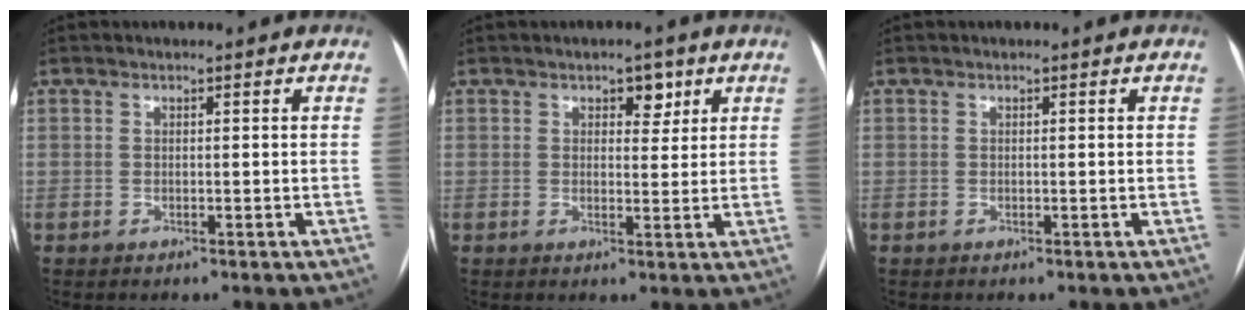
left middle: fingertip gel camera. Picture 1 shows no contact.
{"total": 2.9, "force": [1.7, 1.7, 1.7], "torque": [-0.016, 0.003, 0.022]}
{"total": 0.0}